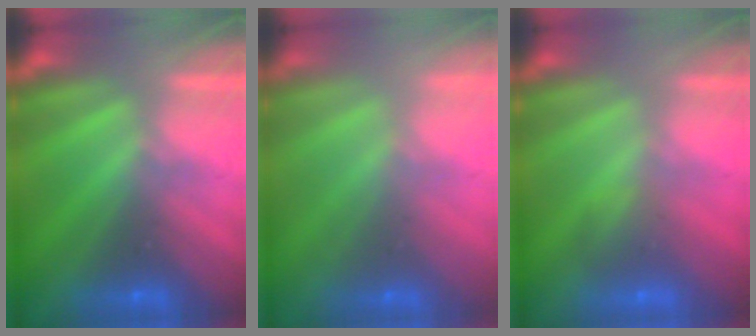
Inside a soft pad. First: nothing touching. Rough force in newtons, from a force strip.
{"total": 2.7}
{"total": 2.9}